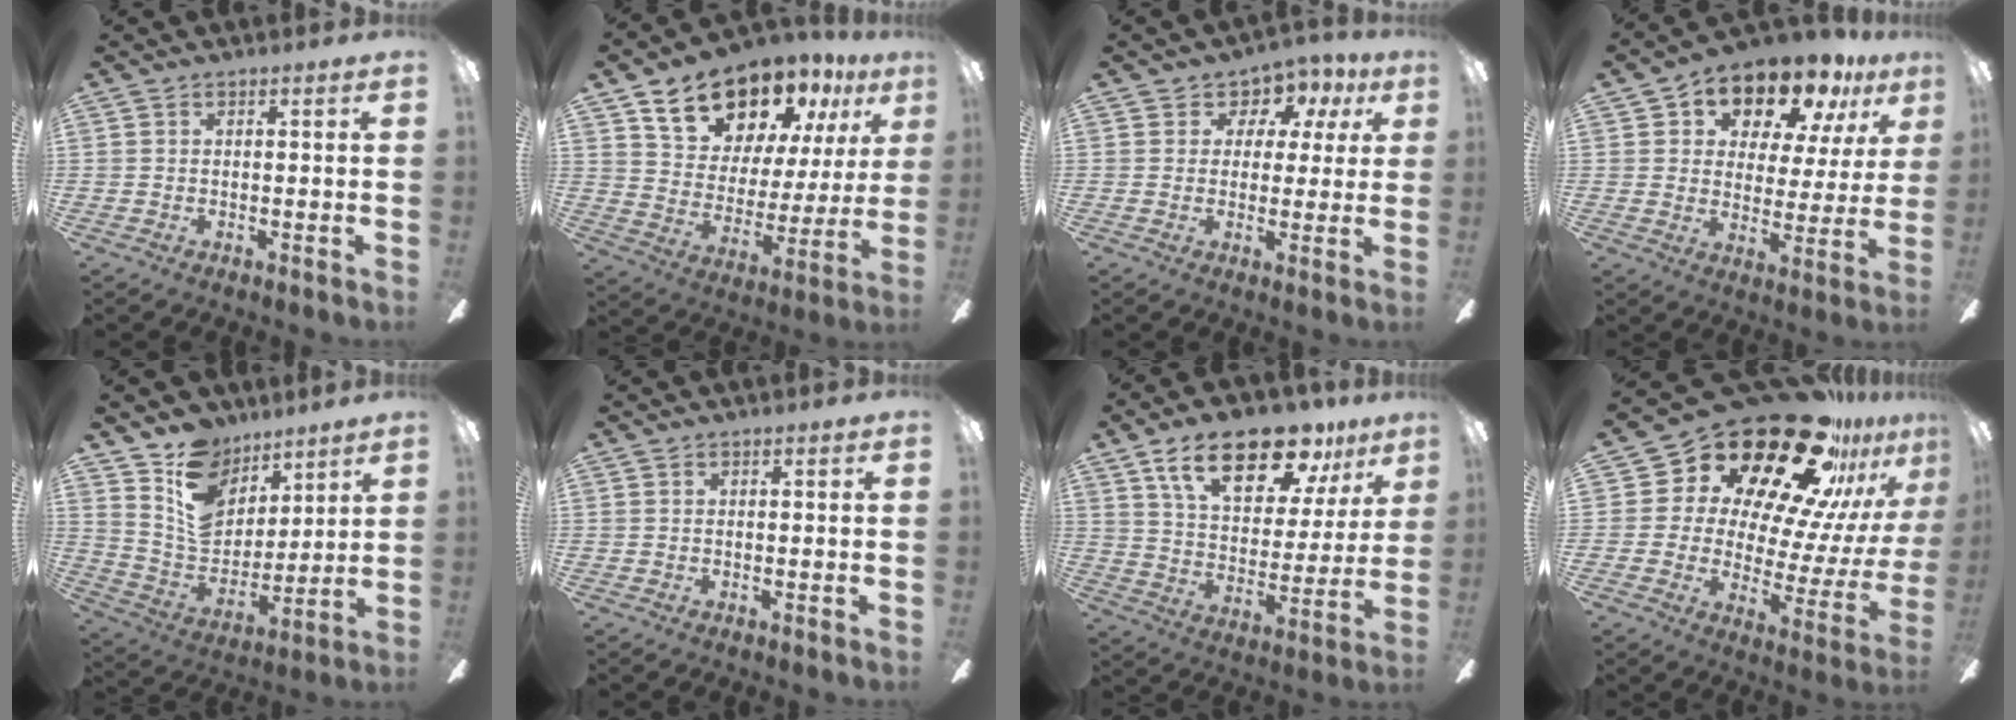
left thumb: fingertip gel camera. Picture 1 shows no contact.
{"total": 17.9, "force": [14.0, 9.5, 6.0], "torque": [-0.116, -0.095, 0.255]}
{"total": 5.6, "force": [2.9, 4.6, 1.4], "torque": [-0.020, -0.020, 0.050]}
{"total": 13.0, "force": [10.3, 6.3, 4.8], "torque": [-0.089, -0.068, 0.186]}
{"total": 14.1, "force": [9.3, 9.5, 4.8], "torque": [-0.096, -0.061, 0.185]}
{"total": 0.0}
{"total": 20.6, "force": [13.3, 9.6, 12.4], "torque": [-0.195, -0.068, 0.227]}
{"total": 27.4, "force": [20.7, 11.6, 13.6], "torque": [-0.206, -0.160, 0.359]}